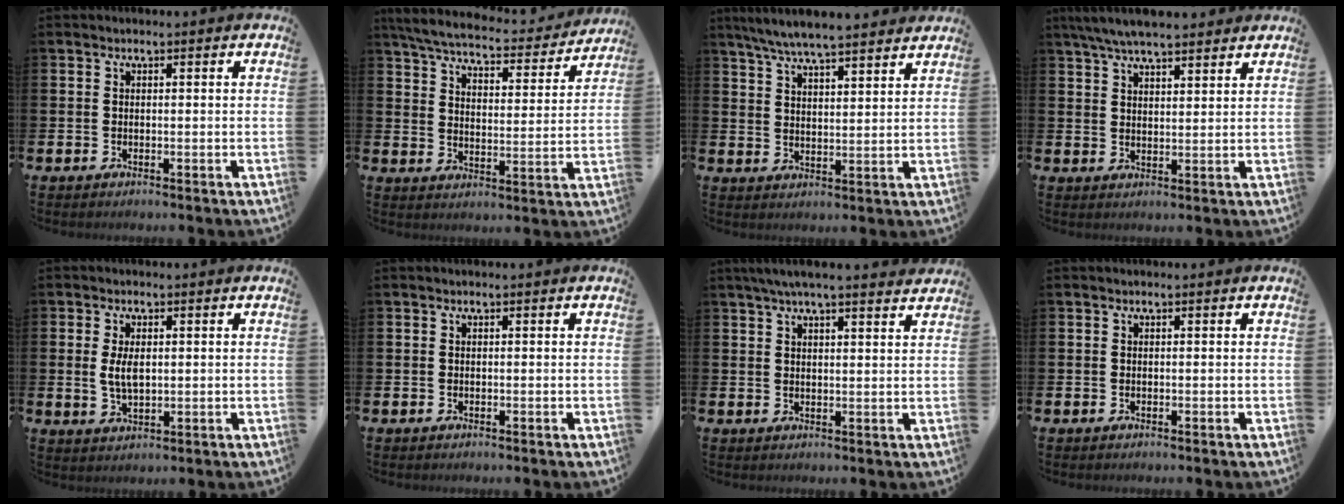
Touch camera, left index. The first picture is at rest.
{"total": 6.2, "force": [5.7, 0.9, 2.1], "torque": [-0.071, -0.040, 0.095]}
{"total": 6.3, "force": [6.0, 0.3, 1.9], "torque": [-0.063, -0.027, 0.109]}
{"total": 6.1, "force": [5.7, 1.0, 2.0], "torque": [-0.061, -0.012, 0.107]}
{"total": 3.8, "force": [0.9, 1.9, 3.2], "torque": [-0.058, 0.004, 0.012]}
{"total": 0.0}
{"total": 4.5, "force": [4.1, 0.1, 1.9], "torque": [-0.048, -0.008, 0.074]}
{"total": 0.0}